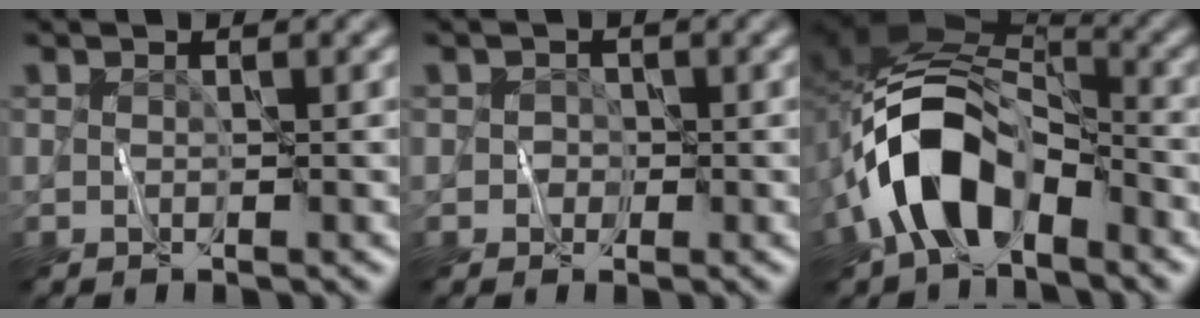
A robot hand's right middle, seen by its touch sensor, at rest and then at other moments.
{"total": 0.8, "force": [-0.1, 0.8, -0.1], "torque": [0.008, 0.004, -0.004]}
{"total": 9.4, "force": [-4.0, 5.9, 6.2], "torque": [-0.109, 0.005, -0.075]}